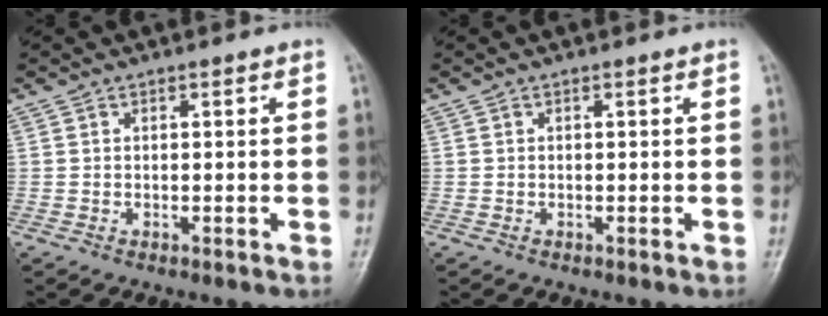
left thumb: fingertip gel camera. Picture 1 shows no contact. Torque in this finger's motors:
{"motor_torque": [0.00, 0.00, 0.00, 0.00, 0.00]}